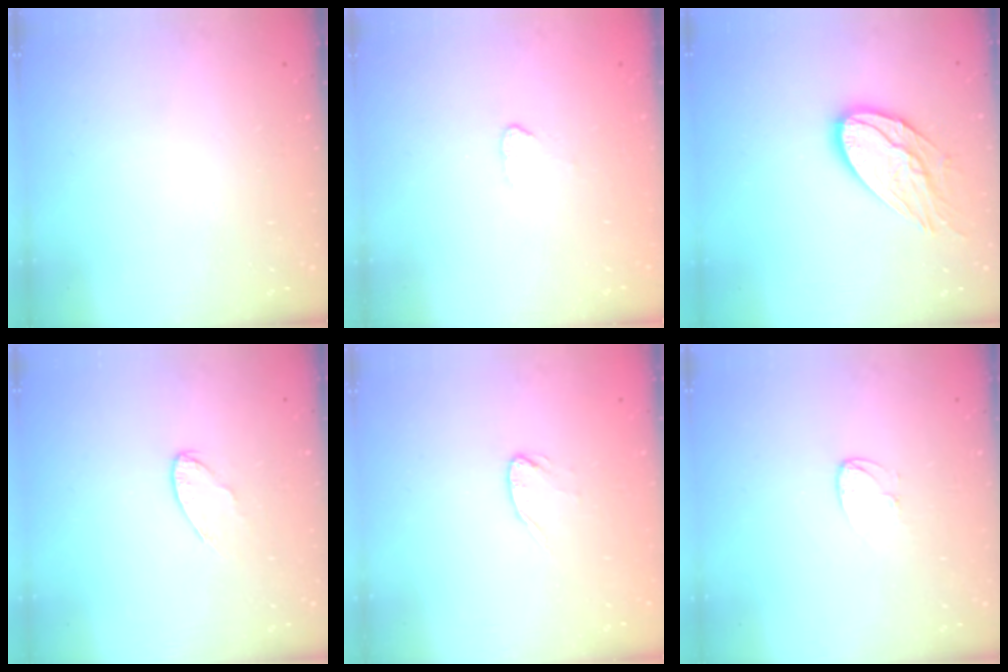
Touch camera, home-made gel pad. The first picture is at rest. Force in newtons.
{"total": 2.7, "press": 2.7, "slide": 0.2}
{"total": 13.4, "press": 13.4, "slide": 1.0}
{"total": 5.8, "press": 5.8, "slide": 0.5}
{"total": 3.5, "press": 3.4, "slide": 0.4}
{"total": 4.2, "press": 4.2, "slide": 0.4}